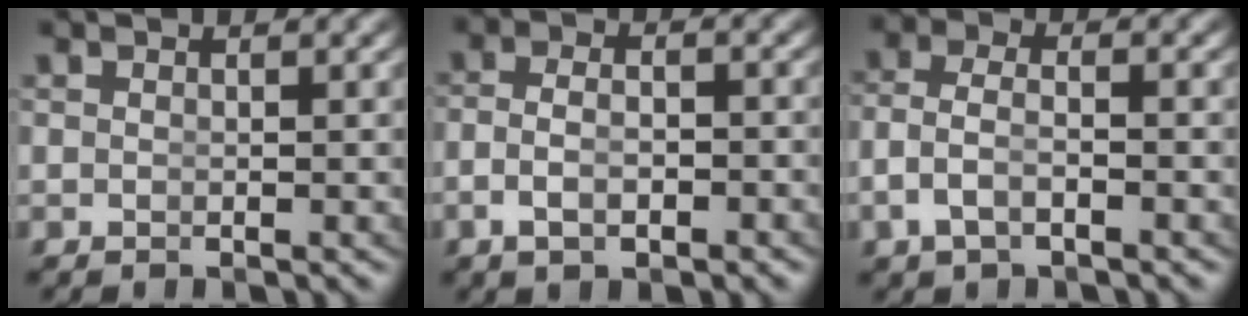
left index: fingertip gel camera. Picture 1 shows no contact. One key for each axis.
{"total": 3.0, "fx": -1.8, "fy": 1.2, "fz": 2.2, "tx": -0.045, "ty": -0.010, "tz": -0.024}
{"total": 3.4, "fx": -1.4, "fy": 2.0, "fz": 2.3, "tx": -0.065, "ty": -0.019, "tz": -0.015}